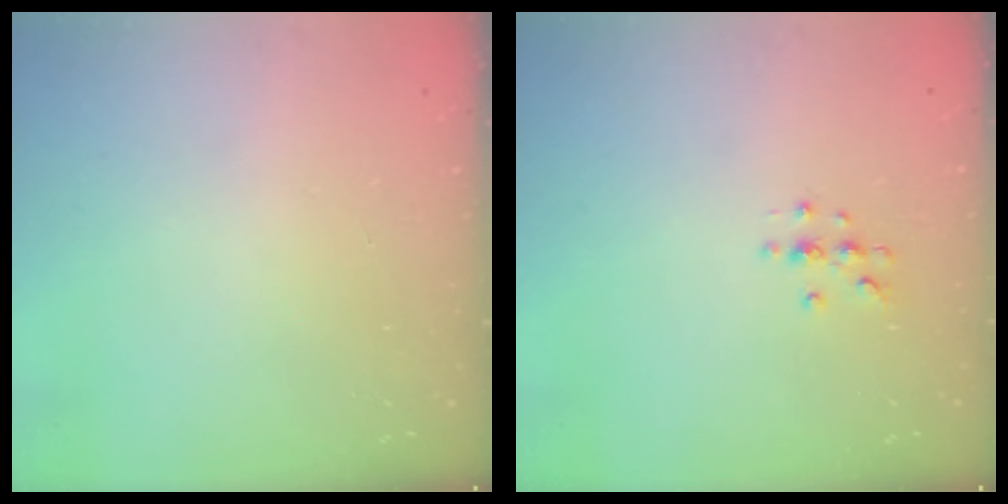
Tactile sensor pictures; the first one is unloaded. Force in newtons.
{"total": 4.9, "press": 4.9, "slide": 0.5}